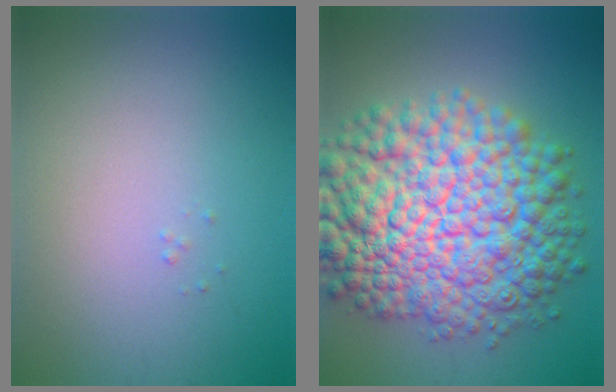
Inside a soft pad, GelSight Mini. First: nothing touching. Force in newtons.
{"total": 14.9, "press": 14.9, "slide": 0.3}